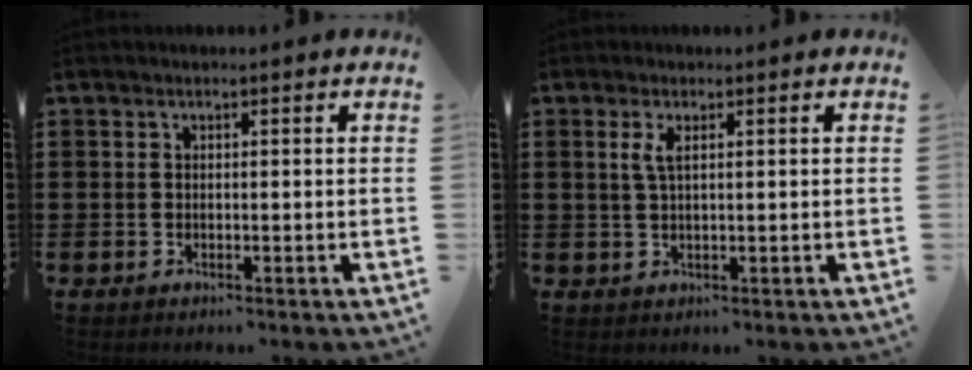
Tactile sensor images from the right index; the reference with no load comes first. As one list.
[{"total": 2.2, "force": [0.7, 0.6, 2.0], "torque": [-0.043, 0.003, 0.011]}]